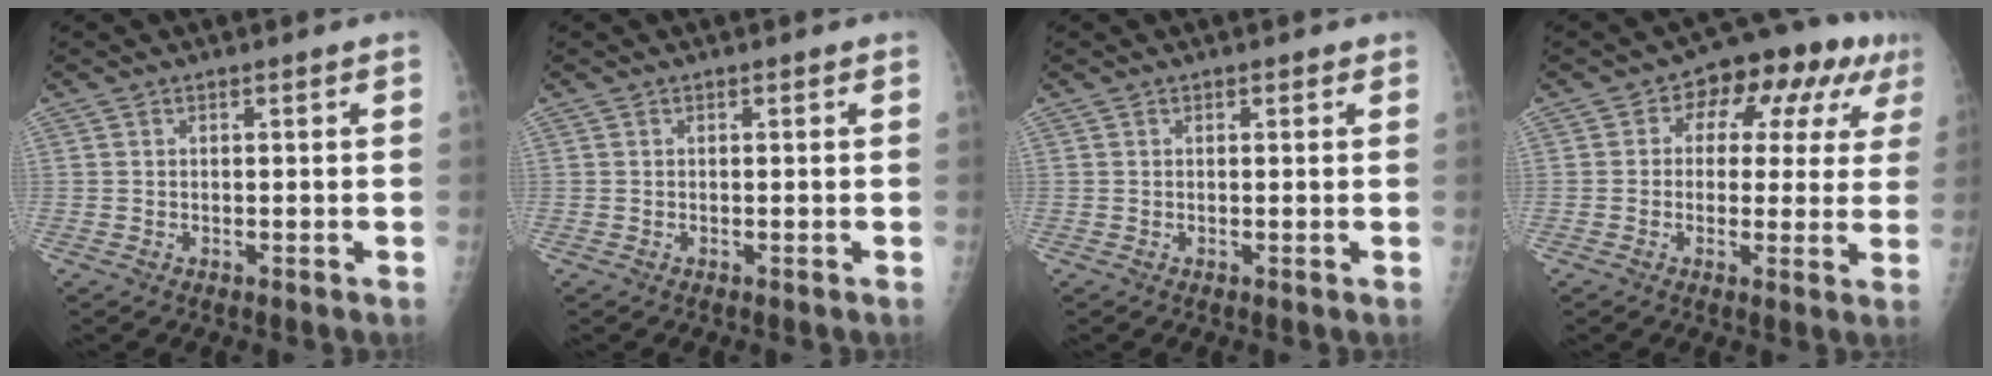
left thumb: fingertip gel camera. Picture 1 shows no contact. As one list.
[{"total": 0.0}, {"total": 0.7, "force": [0.4, 0.4, 0.3], "torque": [-0.001, -0.002, 0.002]}, {"total": 12.8, "force": [4.4, 7.7, 9.2], "torque": [-0.066, 0.020, 0.049]}]